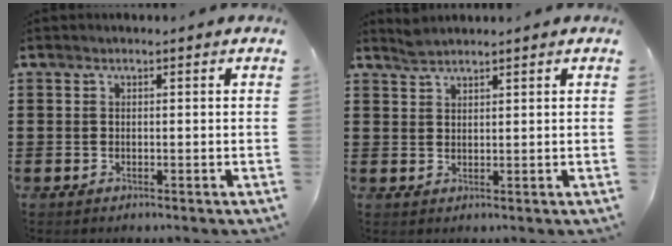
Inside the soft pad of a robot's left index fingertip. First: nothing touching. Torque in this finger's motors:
{"motor_torque": [0.06, 0.03, -0.01, 0.01]}